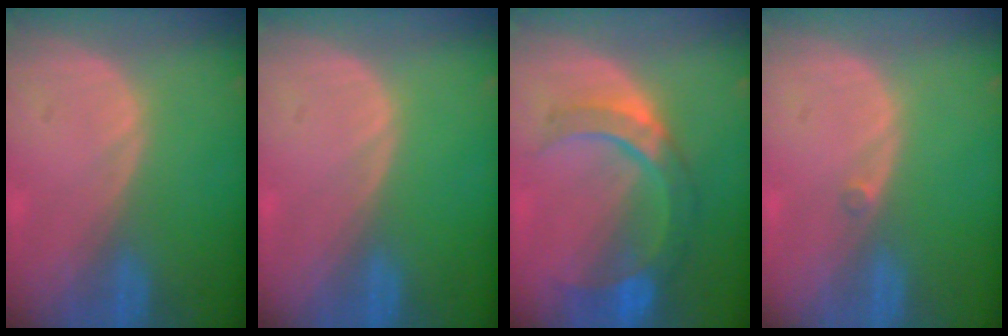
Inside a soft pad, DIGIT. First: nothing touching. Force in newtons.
{"total": 0.0}
{"total": 7.9, "press": 7.8, "slide": 1.7}
{"total": 0.7, "press": 0.6, "slide": 0.3}